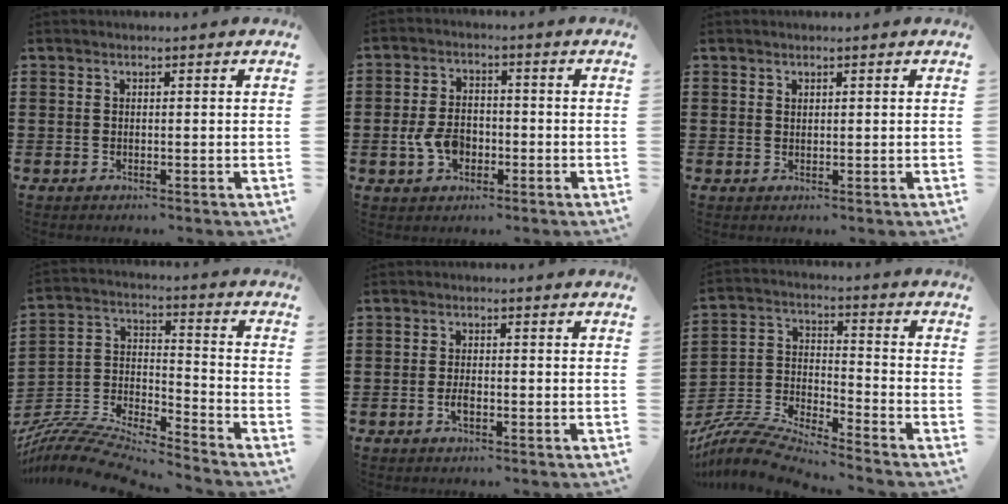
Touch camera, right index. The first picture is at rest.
{"total": 5.5, "force": [-1.5, 3.8, 3.8], "torque": [-0.093, 0.004, -0.033]}
{"total": 0.8, "force": [0.6, 0.4, 0.2], "torque": [-0.005, 0.002, 0.012]}
{"total": 9.1, "force": [-8.6, 1.0, 2.7], "torque": [-0.057, 0.003, -0.176]}
{"total": 2.1, "force": [-0.8, 0.9, 1.7], "torque": [-0.040, -0.002, -0.018]}
{"total": 8.2, "force": [-7.8, 0.5, 2.4], "torque": [-0.067, -0.006, -0.162]}